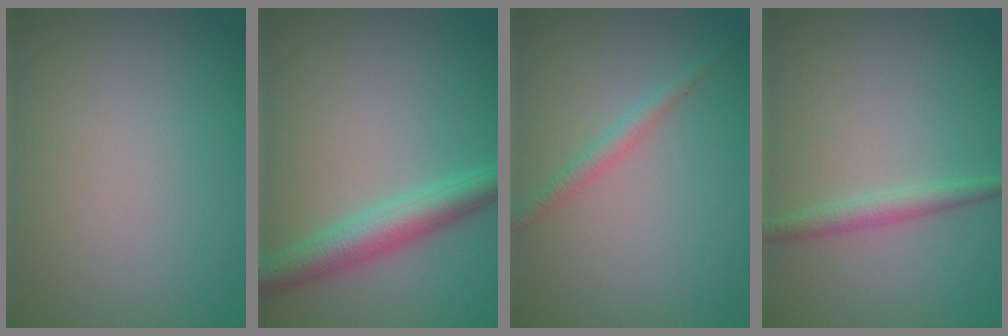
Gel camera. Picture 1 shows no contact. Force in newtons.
{"total": 4.5, "press": 4.5, "slide": 0.1}
{"total": 1.6, "press": 1.6, "slide": 0.1}
{"total": 2.0, "press": 2.0, "slide": 0.1}